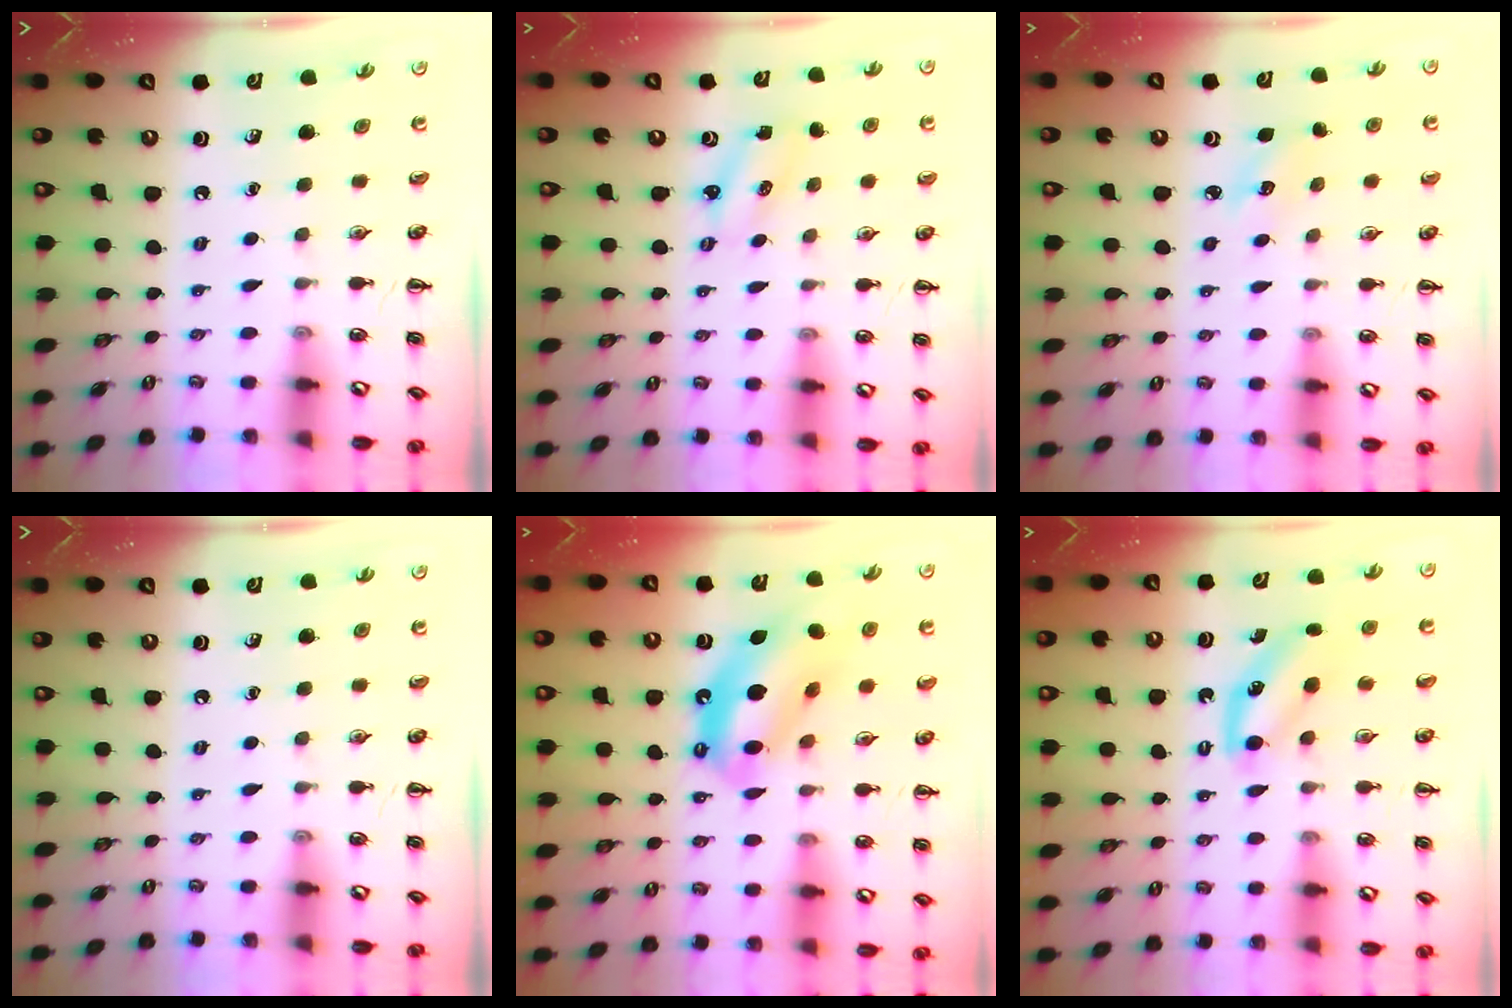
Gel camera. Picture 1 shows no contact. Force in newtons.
{"total": 2.2, "press": 2.1, "slide": 0.6}
{"total": 4.0, "press": 3.8, "slide": 1.1}
{"total": 0.0}
{"total": 13.6, "press": 13.1, "slide": 3.8}
{"total": 5.4, "press": 5.3, "slide": 1.2}